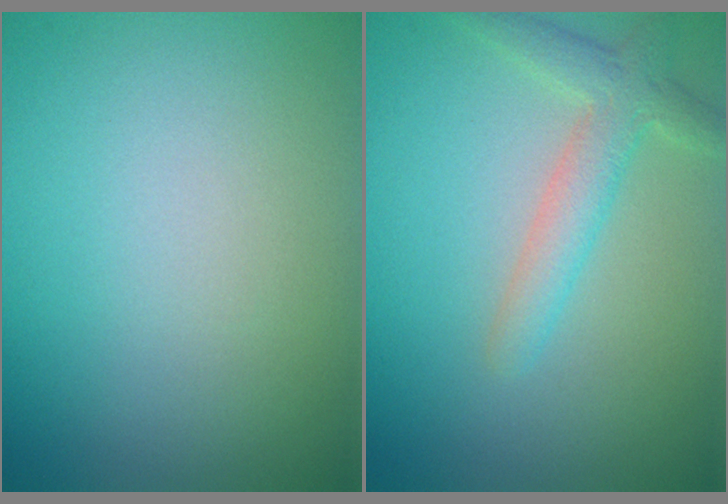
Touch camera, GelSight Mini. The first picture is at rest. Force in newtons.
{"total": 2.8, "press": 2.8, "slide": 0.3}